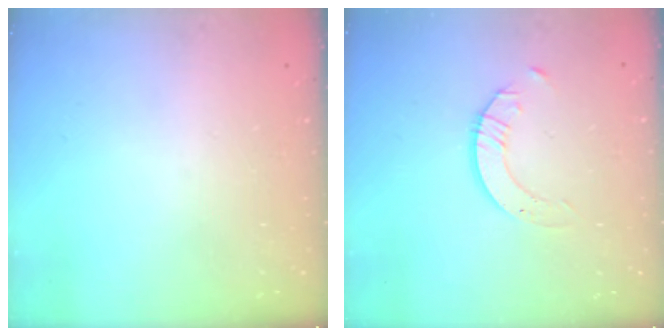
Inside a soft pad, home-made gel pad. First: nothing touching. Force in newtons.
{"total": 2.0, "press": 2.0, "slide": 0.2}